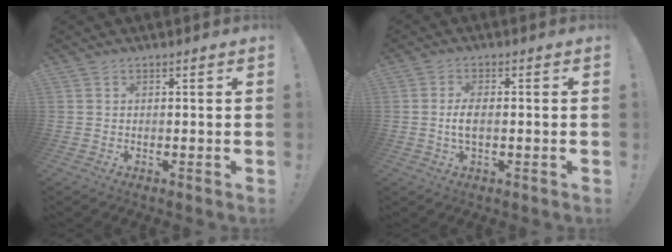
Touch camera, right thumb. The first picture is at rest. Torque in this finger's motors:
{"motor_torque": [-0.06, 0.13, 0.15, -0.11, 0.04]}